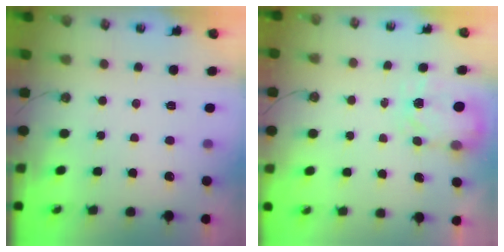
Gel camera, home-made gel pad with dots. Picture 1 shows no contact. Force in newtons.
{"total": 3.7, "press": 3.6, "slide": 0.6}